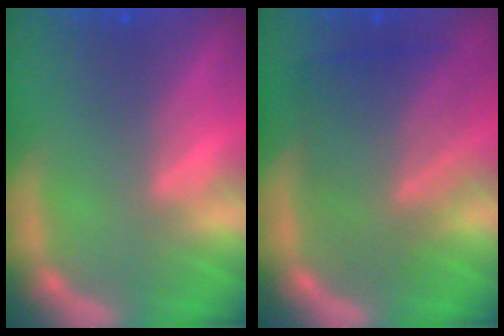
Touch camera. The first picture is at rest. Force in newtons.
{"total": 7.6}